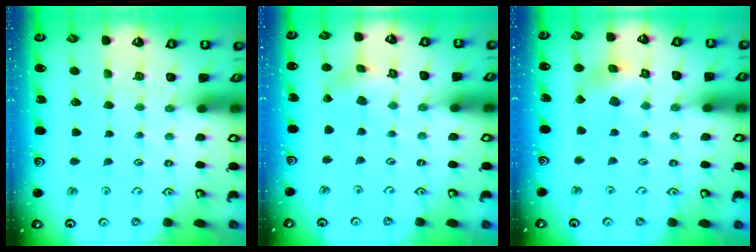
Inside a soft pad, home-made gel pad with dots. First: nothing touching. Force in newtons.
{"total": 1.4, "press": 1.4, "slide": 0.1}
{"total": 8.5, "press": 8.4, "slide": 0.9}